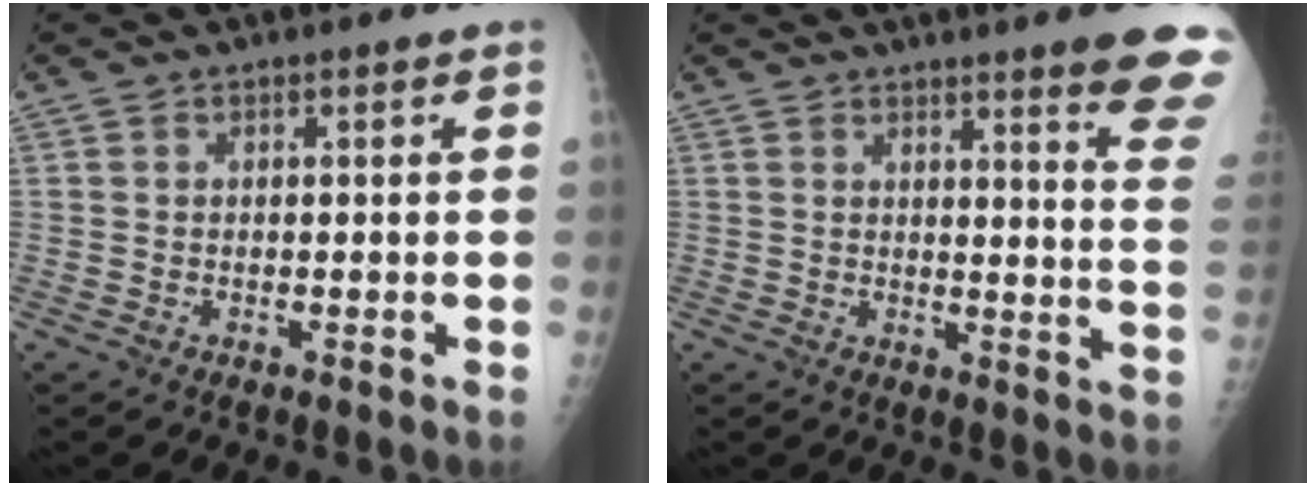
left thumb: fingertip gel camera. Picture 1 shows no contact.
{"total": 13.4, "force": [9.8, 1.0, 9.1], "torque": [-0.086, -0.061, 0.103]}